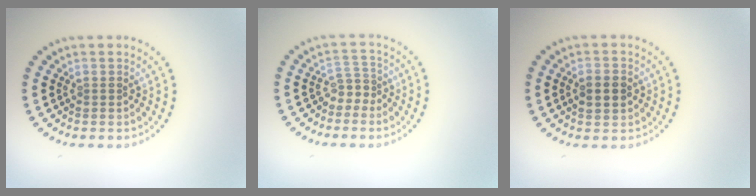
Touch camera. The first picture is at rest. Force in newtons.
{"total": 1.8, "press": 1.1, "slide": 1.4}
{"total": 2.9, "press": 2.9, "slide": 0.2}